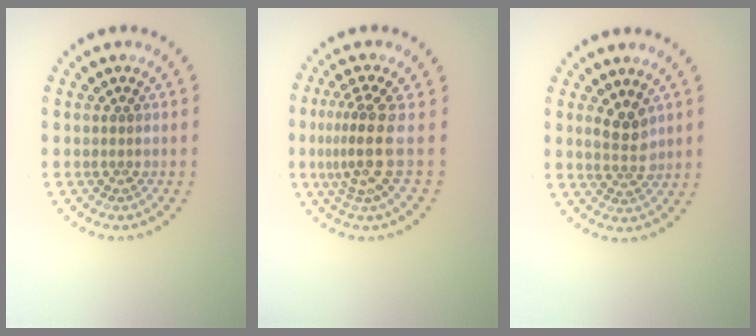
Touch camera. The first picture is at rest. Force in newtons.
{"total": 3.5, "press": 2.4, "slide": 2.5}
{"total": 2.6, "press": 2.4, "slide": 1.0}